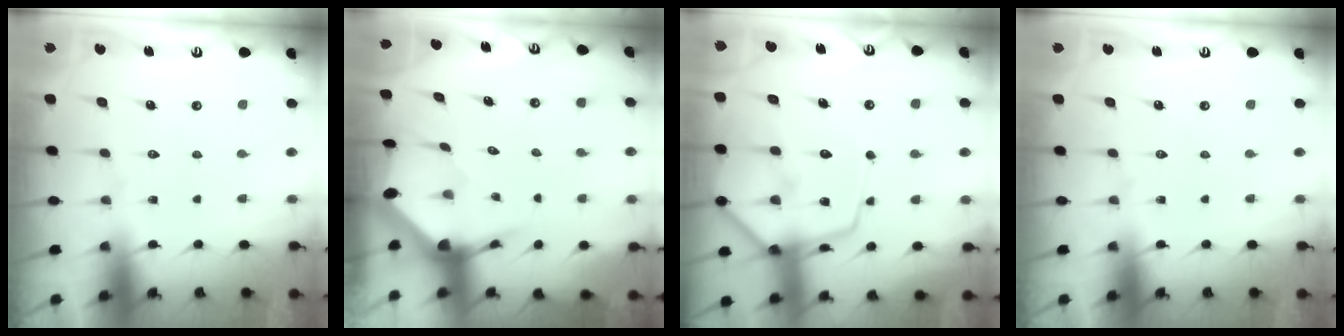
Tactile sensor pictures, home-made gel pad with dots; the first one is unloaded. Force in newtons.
{"total": 3.5, "press": 3.5, "slide": 0.4}
{"total": 15.8, "press": 15.7, "slide": 1.5}
{"total": 0.0}